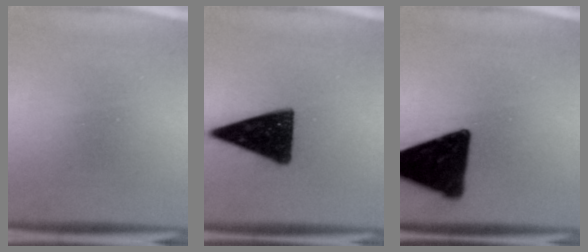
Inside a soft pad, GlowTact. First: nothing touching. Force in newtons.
{"total": 14.6}
{"total": 17.6}